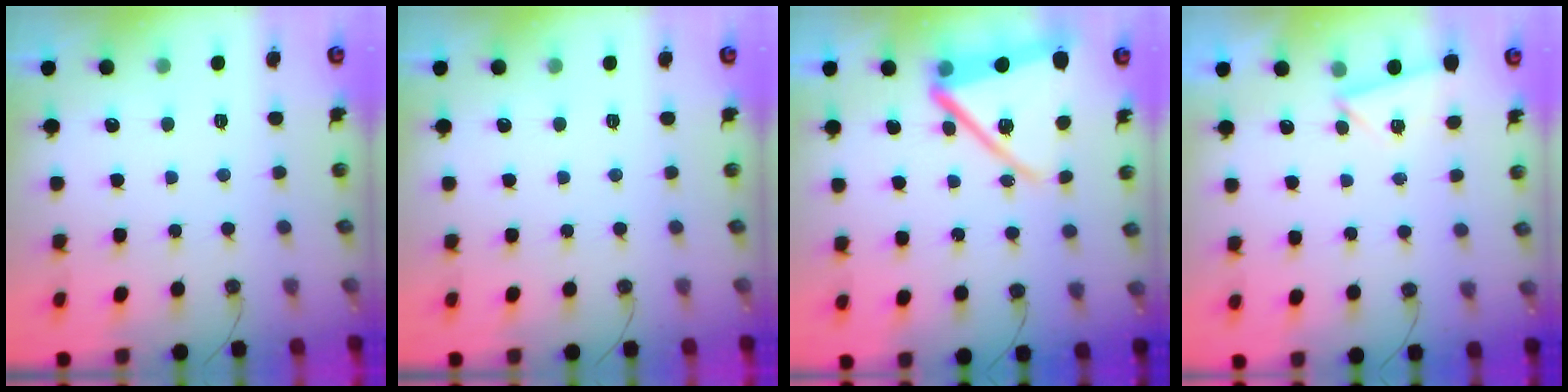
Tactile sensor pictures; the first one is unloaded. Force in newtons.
{"total": 0.0}
{"total": 16.9, "press": 16.8, "slide": 2.1}
{"total": 2.0, "press": 1.7, "slide": 1.0}